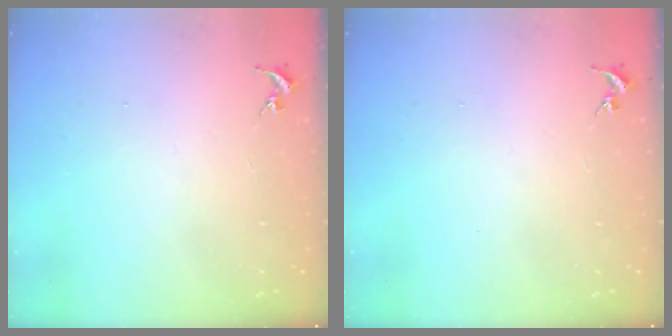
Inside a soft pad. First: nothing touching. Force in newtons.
{"total": 0.0}